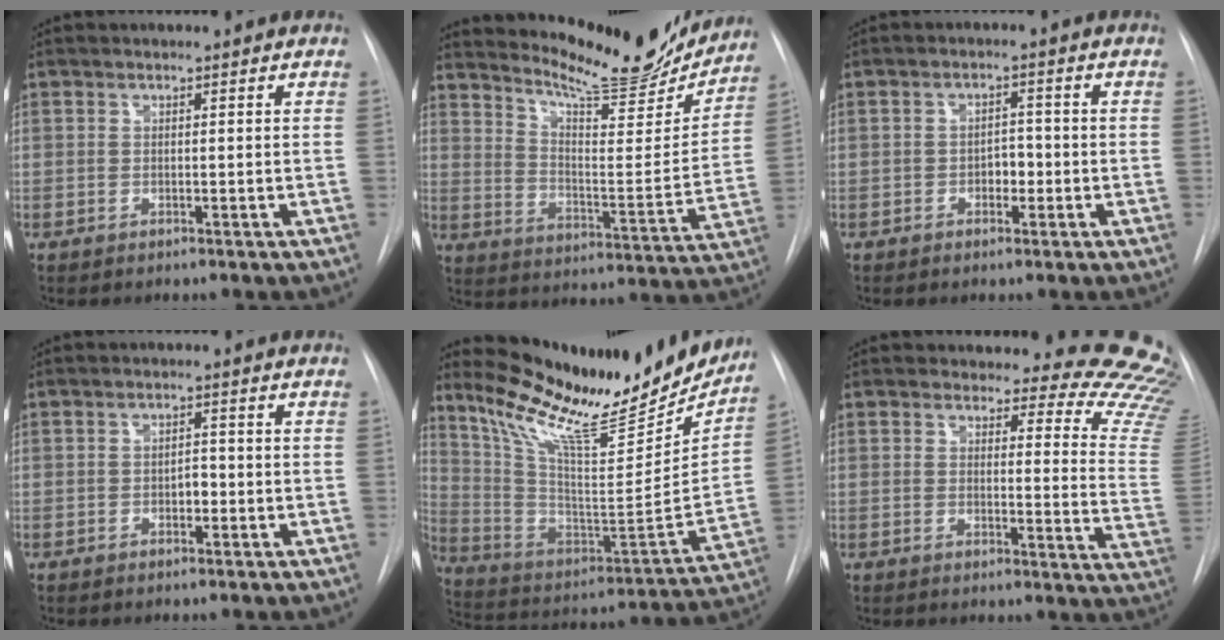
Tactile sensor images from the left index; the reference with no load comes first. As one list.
[{"total": 19.3, "force": [17.9, 2.6, 6.8], "torque": [-0.106, -0.053, 0.248]}, {"total": 2.7, "force": [-1.3, 1.6, 1.8], "torque": [-0.020, 0.003, -0.020]}, {"total": 2.0, "force": [-1.0, 1.0, 1.4], "torque": [-0.017, 0.000, -0.015]}, {"total": 26.5, "force": [22.2, 5.2, 13.4], "torque": [-0.222, -0.054, 0.337]}, {"total": 17.5, "force": [16.8, 3.4, 3.4], "torque": [-0.002, -0.151, 0.146]}]